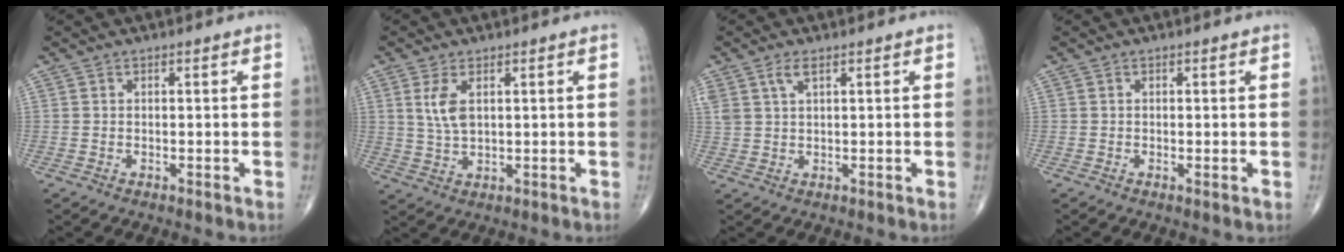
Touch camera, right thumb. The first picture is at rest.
{"total": 4.9, "force": [1.6, 2.3, 4.0], "torque": [-0.083, -0.005, 0.037]}
{"total": 3.3, "force": [1.8, 1.3, 2.4], "torque": [-0.057, 0.005, 0.043]}
{"total": 0.7, "force": [-0.2, 0.2, 0.7], "torque": [-0.016, -0.004, -0.004]}